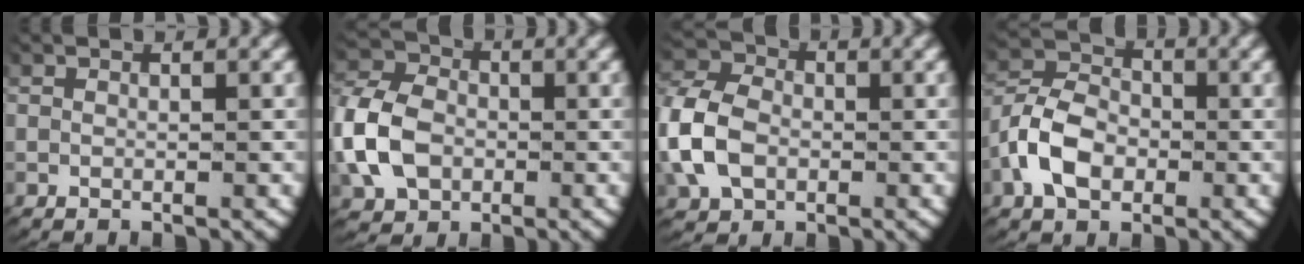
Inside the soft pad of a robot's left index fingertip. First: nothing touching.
{"total": 7.0, "force": [-0.5, 5.9, 3.7], "torque": [-0.087, -0.009, -0.011]}
{"total": 6.6, "force": [-0.4, 5.6, 3.5], "torque": [-0.088, -0.005, -0.009]}
{"total": 6.5, "force": [-1.1, 5.3, 3.6], "torque": [-0.077, -0.007, -0.023]}